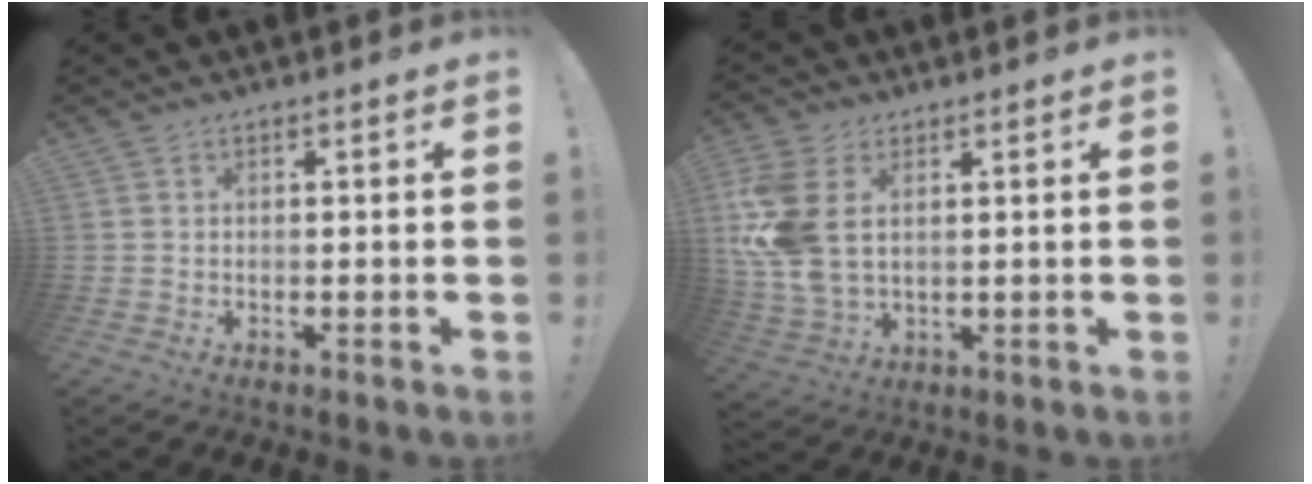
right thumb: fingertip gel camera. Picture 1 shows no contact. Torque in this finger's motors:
{"motor_torque": [0.33, 0.40, 1.10, 0.54, 0.52]}